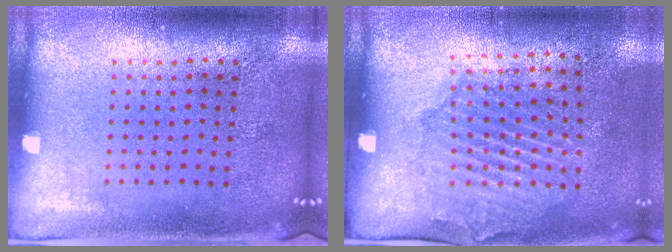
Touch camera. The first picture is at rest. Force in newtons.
{"total": 1.7, "press": 1.4, "slide": 0.8}